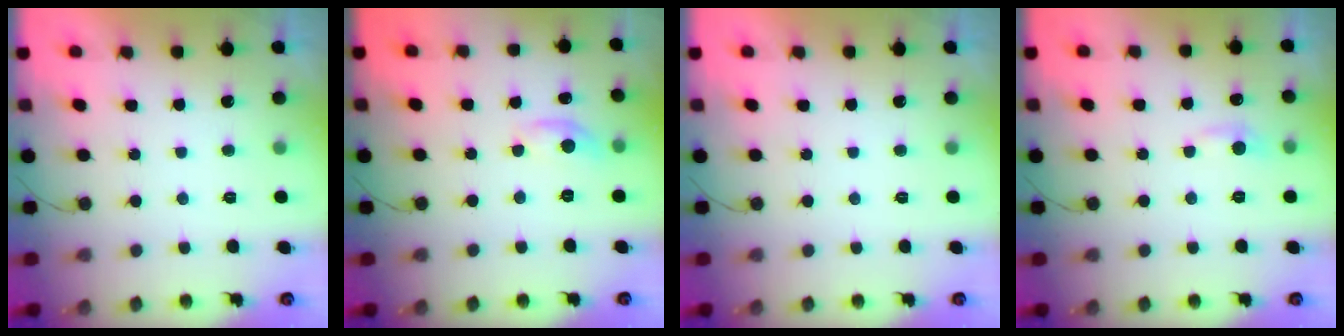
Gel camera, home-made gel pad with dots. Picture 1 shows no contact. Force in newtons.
{"total": 4.9, "press": 4.9, "slide": 0.1}
{"total": 0.0}
{"total": 4.3, "press": 4.3, "slide": 0.6}